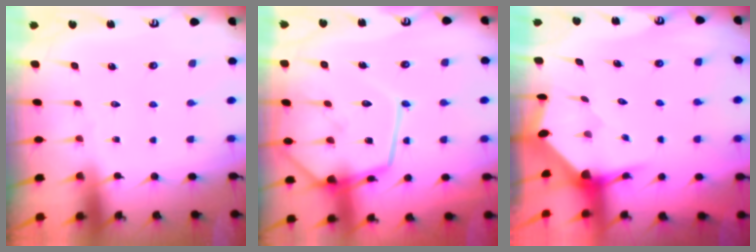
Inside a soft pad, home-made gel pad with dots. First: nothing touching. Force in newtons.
{"total": 18.3, "press": 18.2, "slide": 1.6}
{"total": 3.7, "press": 3.6, "slide": 0.5}